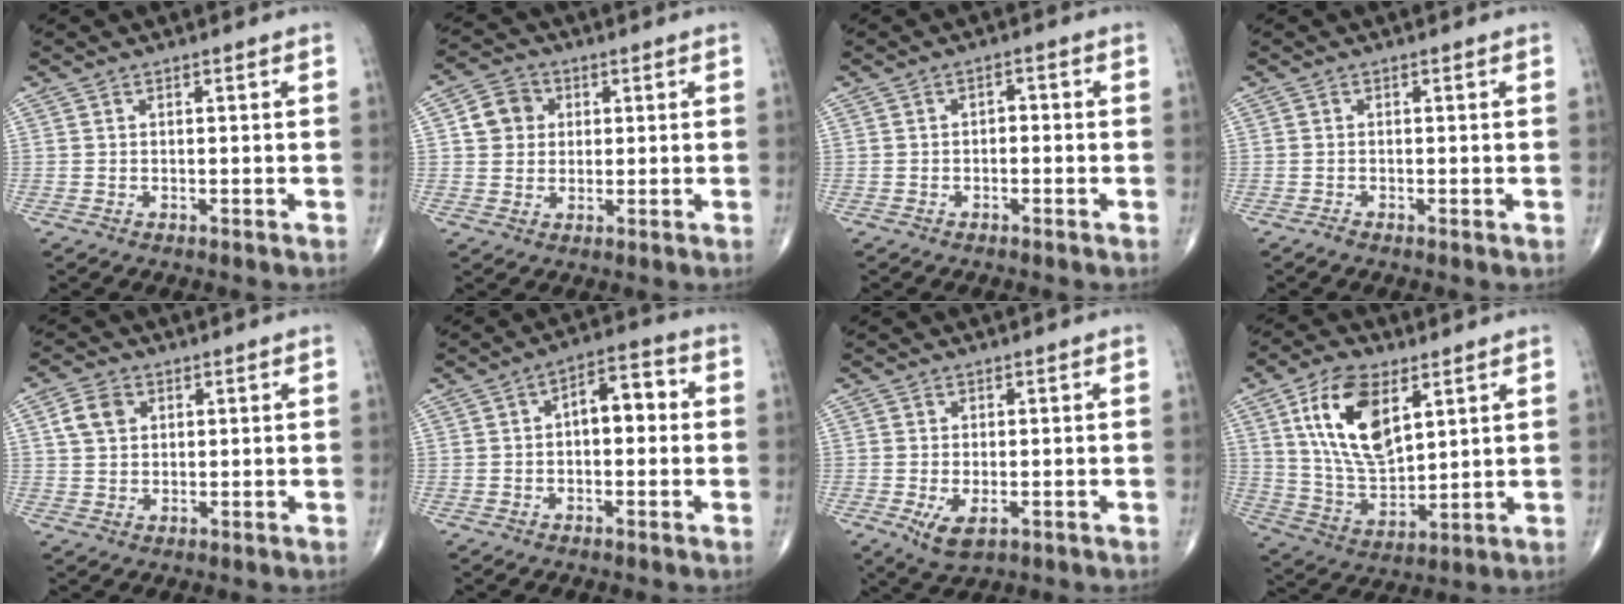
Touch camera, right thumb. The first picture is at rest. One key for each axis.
{"total": 6.0, "fx": 1.2, "fy": 5.3, "fz": 2.4, "tx": -0.020, "ty": 0.005, "tz": 0.013}
{"total": 1.5, "fx": -0.5, "fy": 1.1, "fz": 1.0, "tx": -0.005, "ty": 0.009, "tz": -0.014}
{"total": 0.9, "fx": -0.6, "fy": 0.1, "fz": 0.6, "tx": -0.015, "ty": -0.003, "tz": -0.018}
{"total": 4.8, "fx": 1.5, "fy": 3.7, "fz": 2.7, "tx": -0.042, "ty": 0.002, "tz": 0.027}
{"total": 7.1, "fx": 0.3, "fy": 3.9, "fz": 5.9, "tx": -0.064, "ty": 0.027, "tz": -0.006}
{"total": 4.2, "fx": -1.4, "fy": 2.0, "fz": 3.5, "tx": -0.067, "ty": -0.009, "tz": -0.020}
{"total": 15.5, "fx": 6.1, "fy": 7.8, "fz": 11.8, "tx": -0.206, "ty": -0.024, "tz": 0.122}